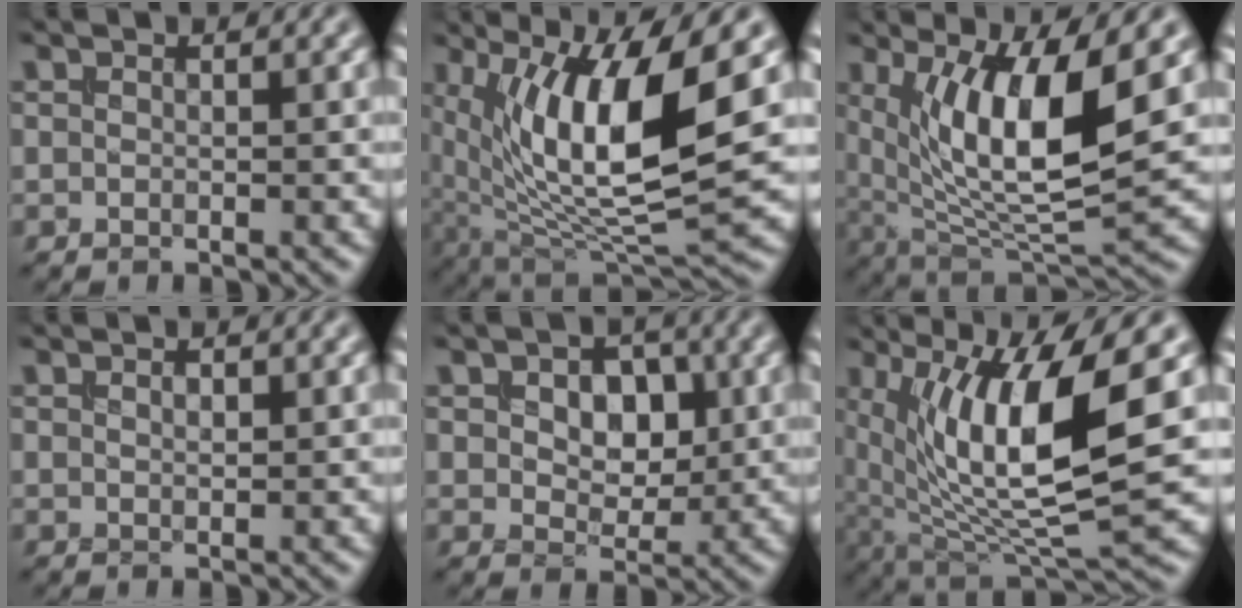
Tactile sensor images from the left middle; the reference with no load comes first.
{"total": 12.1, "force": [3.2, 3.6, 11.2], "torque": [-0.193, -0.006, 0.062]}
{"total": 9.9, "force": [2.8, 3.0, 9.1], "torque": [-0.151, -0.015, 0.055]}
{"total": 0.9, "force": [0.4, 0.4, 0.7], "torque": [-0.013, 0.000, 0.009]}
{"total": 5.0, "force": [1.1, 3.4, 3.6], "torque": [-0.053, 0.002, 0.009]}
{"total": 12.0, "force": [2.8, 3.3, 11.2], "torque": [-0.199, -0.006, 0.059]}